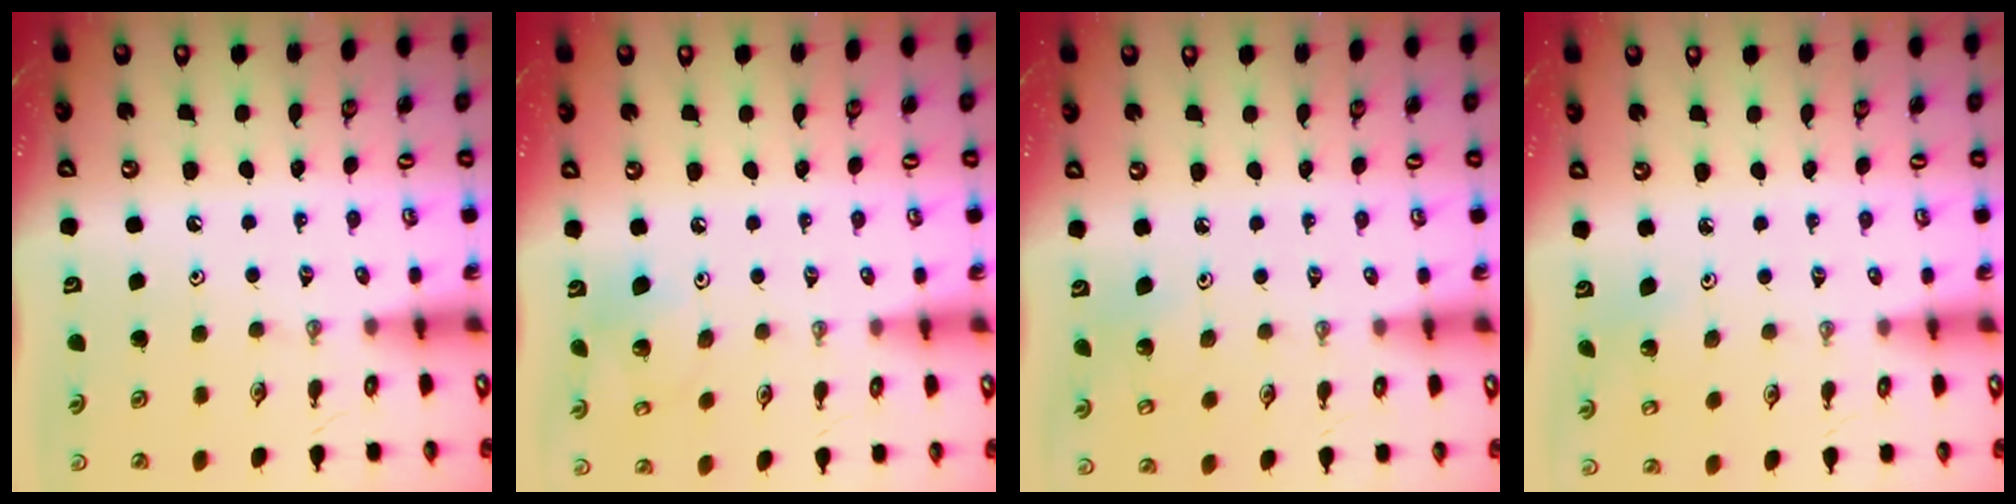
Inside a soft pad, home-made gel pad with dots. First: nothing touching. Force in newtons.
{"total": 7.7, "press": 7.5, "slide": 1.7}
{"total": 3.6, "press": 3.6, "slide": 0.4}
{"total": 2.2, "press": 2.2, "slide": 0.2}